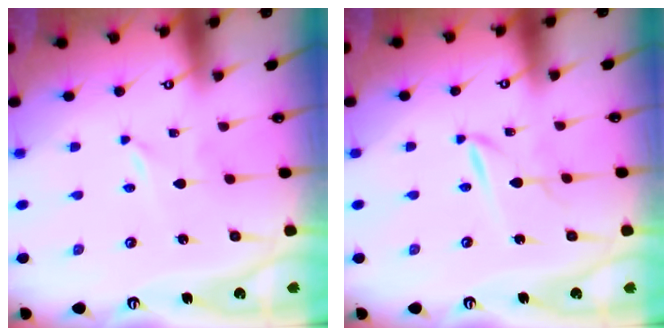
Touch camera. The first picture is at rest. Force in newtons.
{"total": 3.7, "press": 3.7, "slide": 0.2}